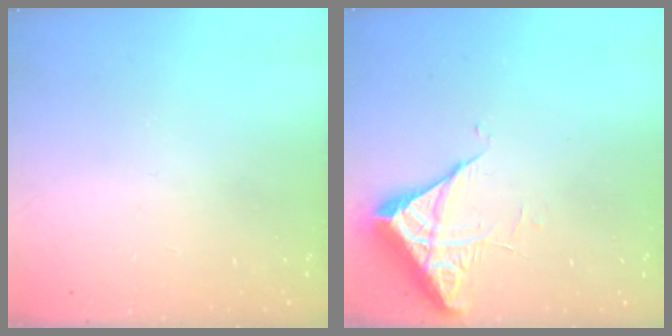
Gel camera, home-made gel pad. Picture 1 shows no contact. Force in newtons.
{"total": 5.4, "press": 5.4, "slide": 0.3}